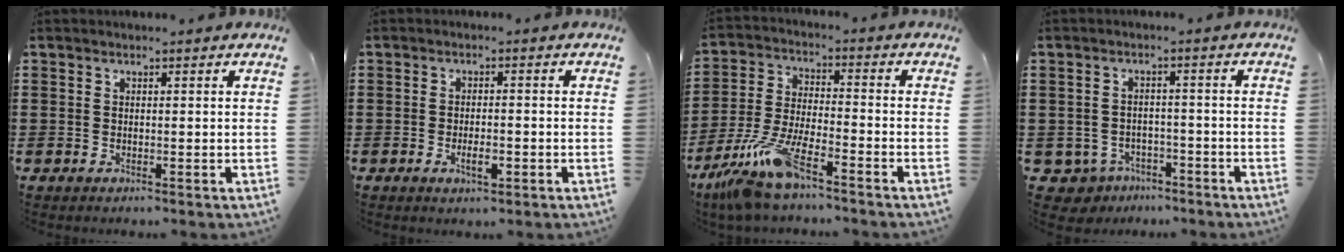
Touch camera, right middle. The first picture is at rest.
{"total": 2.8, "force": [-1.1, 1.0, 2.4], "torque": [-0.042, 0.003, -0.021]}
{"total": 10.5, "force": [-8.3, 1.3, 6.3], "torque": [-0.144, 0.000, -0.166]}
{"total": 3.3, "force": [-2.9, 1.5, 0.1], "torque": [-0.028, -0.002, -0.066]}